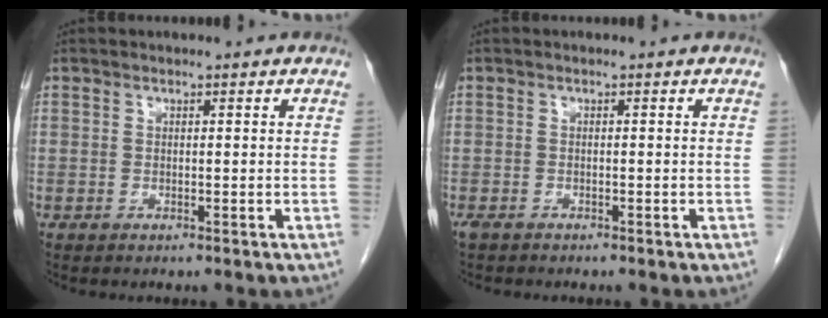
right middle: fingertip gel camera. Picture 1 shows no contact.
{"total": 1.3, "force": [-1.2, 0.5, 0.4], "torque": [-0.012, -0.002, -0.019]}